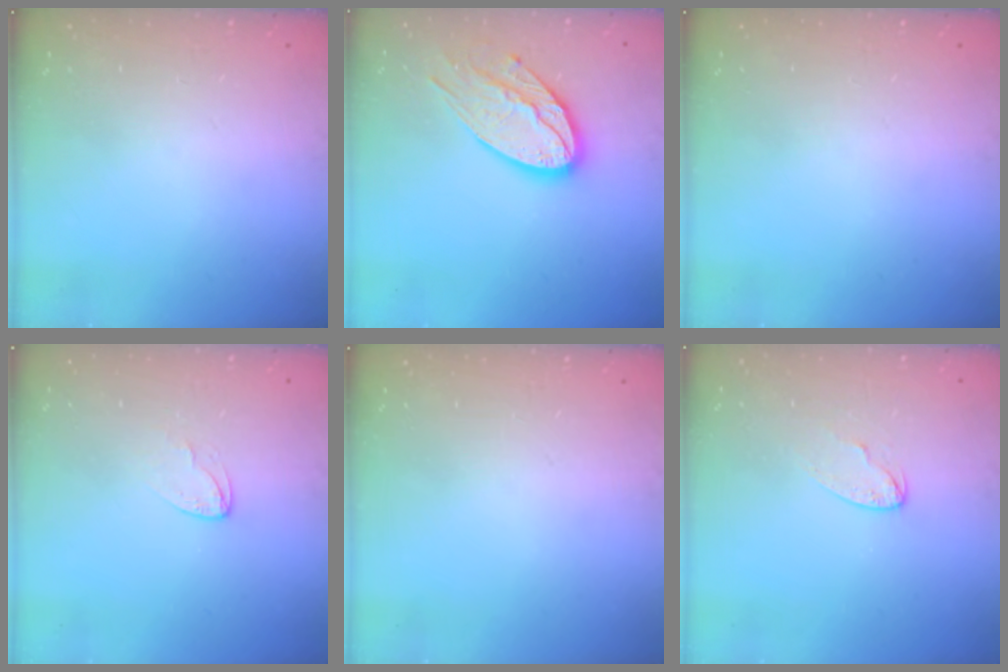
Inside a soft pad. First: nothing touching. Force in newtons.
{"total": 15.8, "press": 15.8, "slide": 1.2}
{"total": 0.0}
{"total": 2.9, "press": 2.9, "slide": 0.2}
{"total": 0.0}
{"total": 4.1, "press": 4.0, "slide": 0.4}